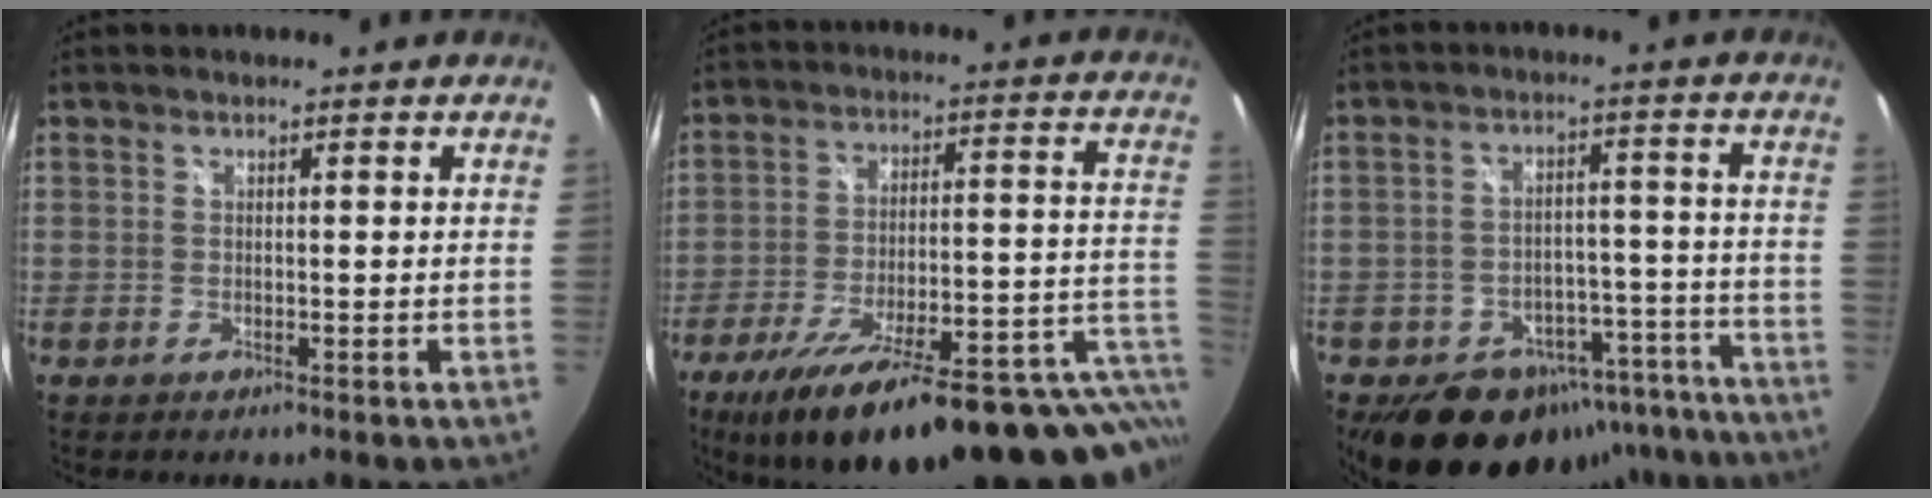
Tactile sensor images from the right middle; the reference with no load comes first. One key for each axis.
{"total": 32.9, "fx": -24.7, "fy": 7.9, "fz": 20.1, "tx": -0.264, "ty": -0.041, "tz": -0.336}
{"total": 20.1, "fx": -14.7, "fy": 11.6, "fz": 7.3, "tx": -0.140, "ty": 0.043, "tz": -0.169}